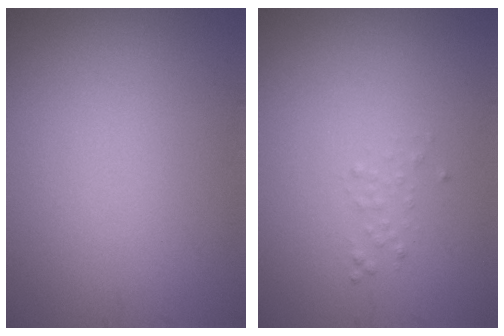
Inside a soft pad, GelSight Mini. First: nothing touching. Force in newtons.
{"total": 0.6, "press": 0.6, "slide": 0.0}